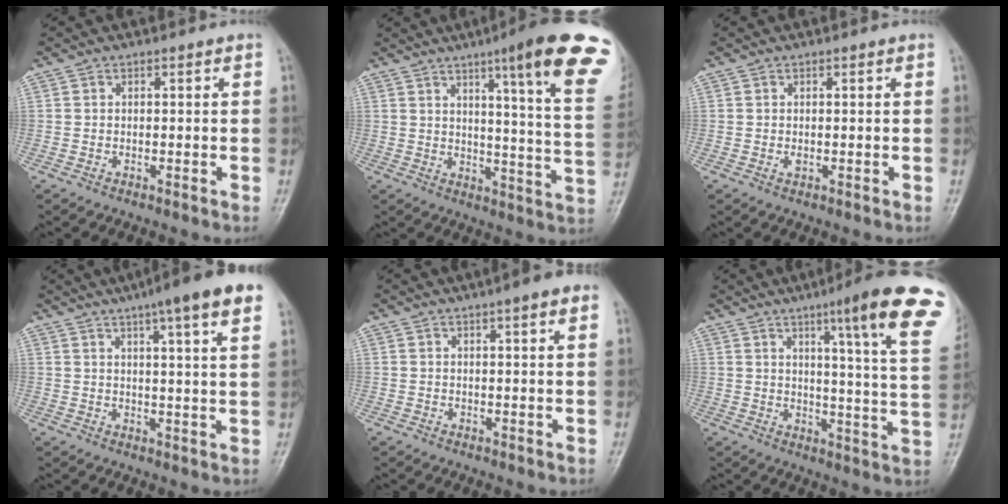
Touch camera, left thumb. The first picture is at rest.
{"total": 20.7, "force": [11.6, 1.5, 17.1], "torque": [-0.207, -0.053, 0.142]}
{"total": 0.8, "force": [0.2, 0.3, 0.7], "torque": [-0.013, -0.002, 0.004]}
{"total": 15.1, "force": [9.4, 1.8, 11.7], "torque": [-0.154, -0.014, 0.116]}
{"total": 5.9, "force": [3.5, 0.8, 4.7], "torque": [-0.054, 0.005, 0.044]}
{"total": 20.3, "force": [11.3, 1.5, 16.9], "torque": [-0.205, -0.049, 0.136]}